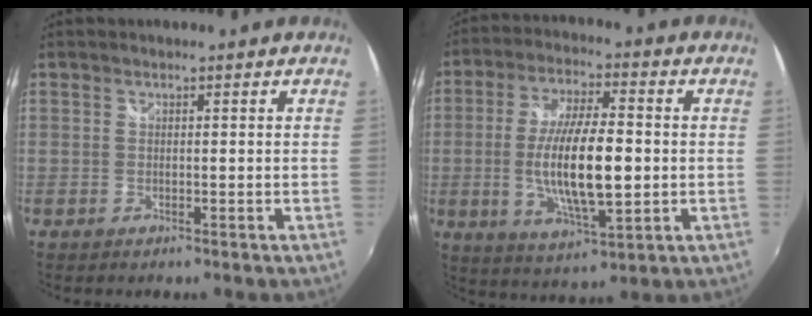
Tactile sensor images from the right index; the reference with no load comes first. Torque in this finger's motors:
{"motor_torque": [0.69, -0.14, 0.98, 0.21]}